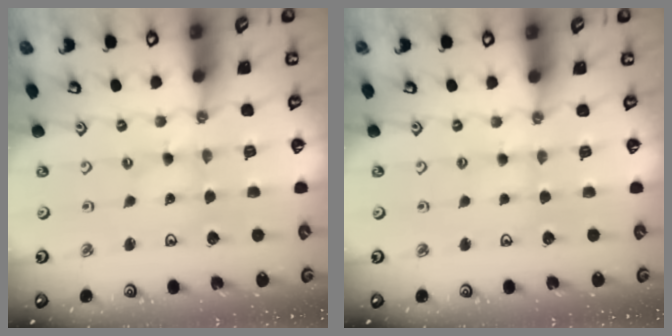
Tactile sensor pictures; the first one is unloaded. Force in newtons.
{"total": 2.4, "press": 2.4, "slide": 0.4}